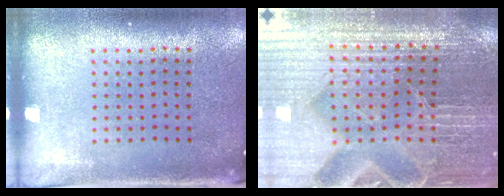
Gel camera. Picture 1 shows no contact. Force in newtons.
{"total": 4.5, "press": 4.4, "slide": 1.3}